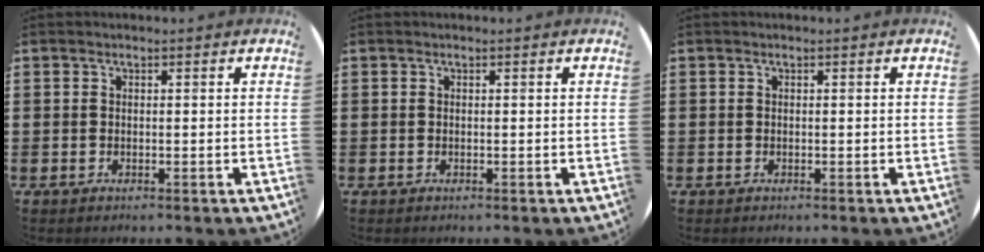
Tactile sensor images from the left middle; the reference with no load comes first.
{"total": 0.0}
{"total": 0.0}